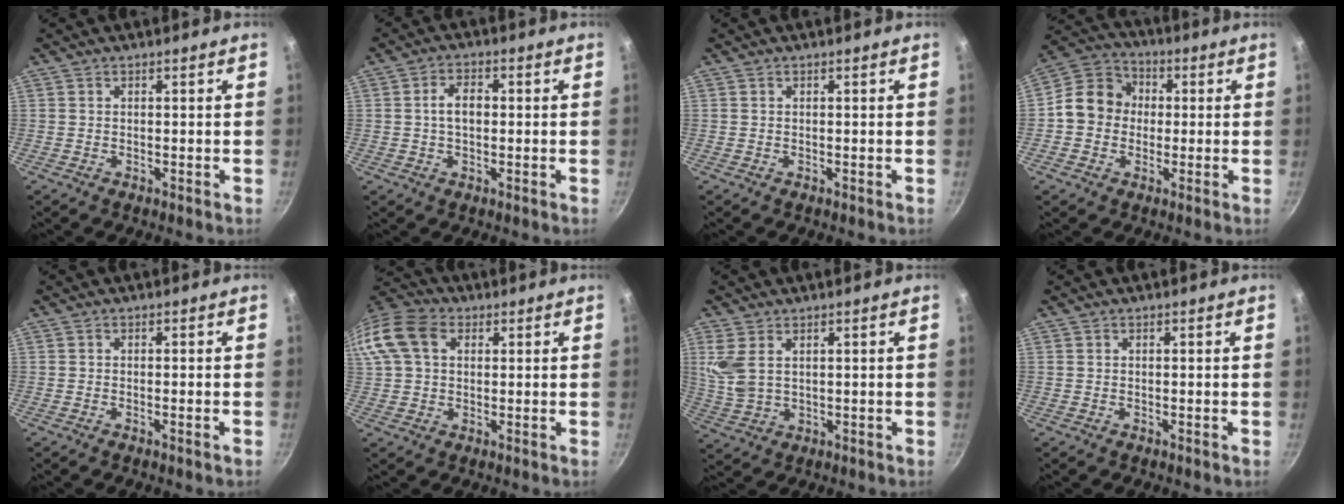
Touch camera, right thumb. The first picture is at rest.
{"total": 4.7, "force": [0.2, 2.9, 3.7], "torque": [-0.056, 0.014, -0.001]}
{"total": 0.0}
{"total": 10.2, "force": [-0.2, 9.0, 4.7], "torque": [-0.047, 0.026, -0.026]}
{"total": 0.7, "force": [-0.4, -0.1, 0.6], "torque": [-0.021, 0.005, -0.008]}
{"total": 14.3, "force": [3.9, 10.4, 9.0], "torque": [-0.200, 0.029, 0.060]}
{"total": 6.4, "force": [2.3, 3.8, 4.6], "torque": [-0.095, -0.010, 0.057]}
{"total": 0.0}